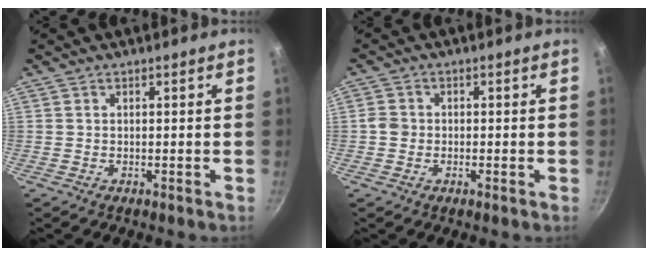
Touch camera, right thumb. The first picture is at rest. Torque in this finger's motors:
{"motor_torque": [0.52, 0.31, 0.05, -0.16, 0.00]}